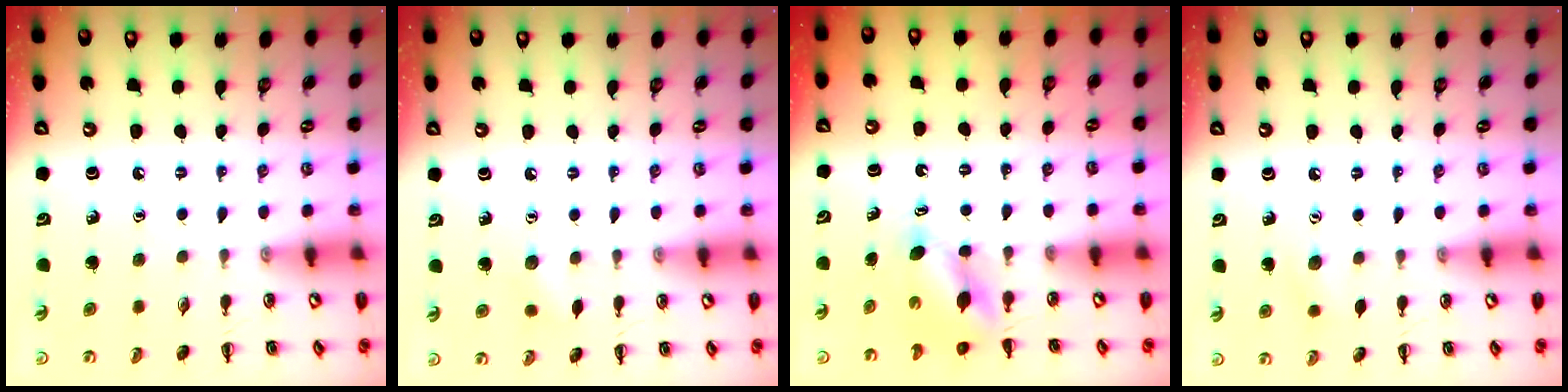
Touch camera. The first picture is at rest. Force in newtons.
{"total": 4.3, "press": 4.2, "slide": 1.2}
{"total": 4.2, "press": 4.2, "slide": 0.5}
{"total": 6.0, "press": 5.8, "slide": 1.2}